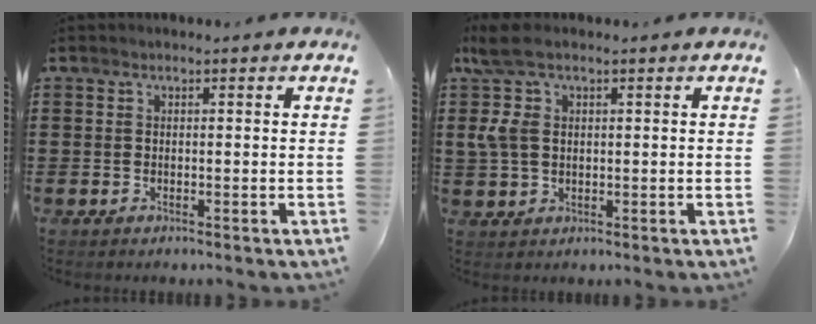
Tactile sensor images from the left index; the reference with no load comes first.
{"total": 6.4, "force": [2.0, 3.2, 5.2], "torque": [-0.143, -0.001, 0.026]}